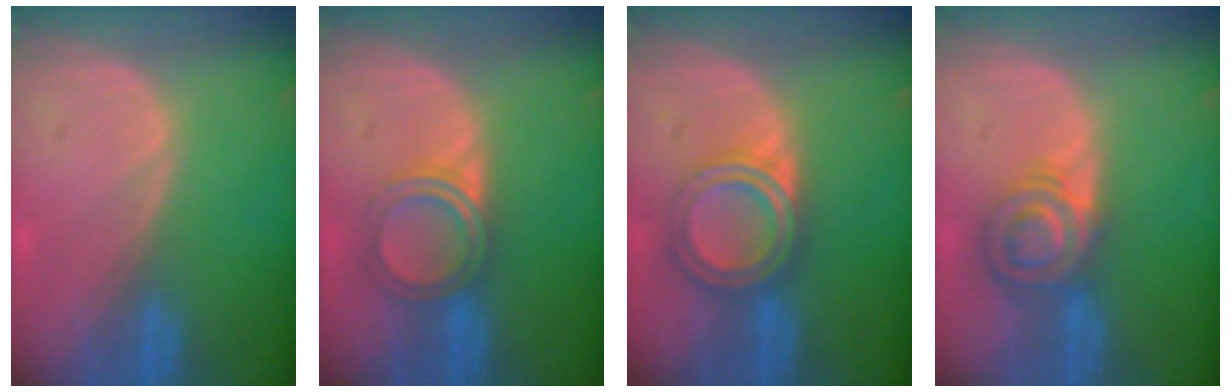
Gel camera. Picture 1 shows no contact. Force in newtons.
{"total": 5.0, "press": 4.7, "slide": 1.6}
{"total": 5.8, "press": 5.8, "slide": 0.2}
{"total": 6.3, "press": 6.1, "slide": 1.4}